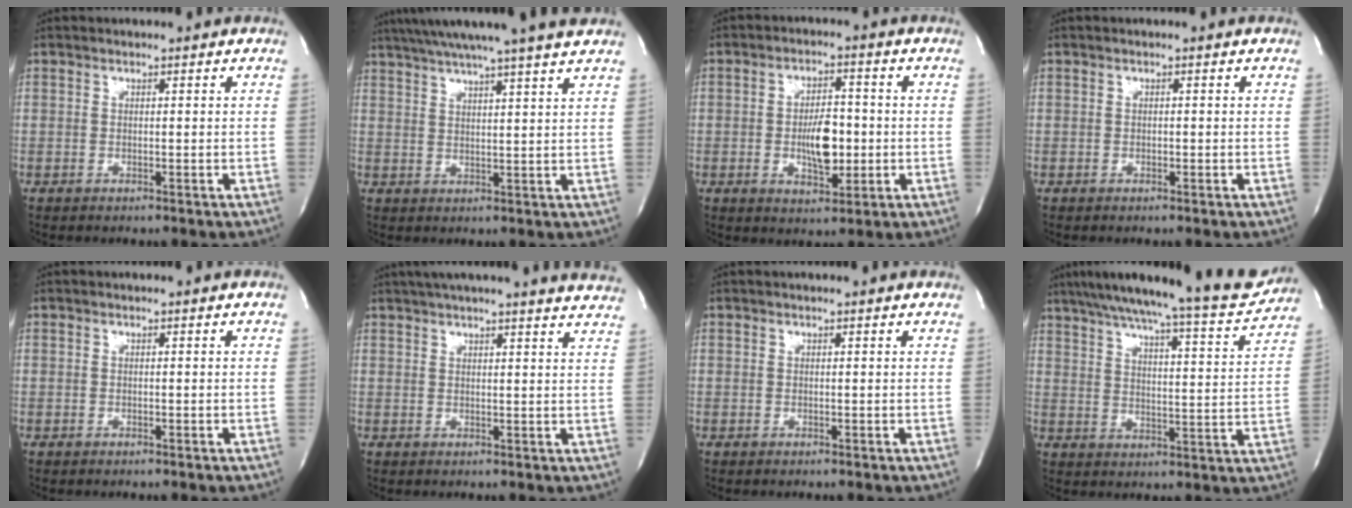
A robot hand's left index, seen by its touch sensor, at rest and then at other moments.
{"total": 16.4, "force": [14.2, -1.1, 8.2], "torque": [-0.145, 0.008, 0.193]}
{"total": 6.9, "force": [-1.0, 3.0, 6.2], "torque": [-0.108, 0.002, -0.012]}
{"total": 0.0}
{"total": 0.0}
{"total": 20.8, "force": [19.0, 0.5, 8.3], "torque": [-0.132, -0.012, 0.230]}
{"total": 1.5, "force": [1.4, -0.1, 0.5], "torque": [-0.013, 0.011, 0.015]}
{"total": 19.0, "force": [17.1, 1.1, 8.0], "torque": [-0.124, -0.027, 0.230]}